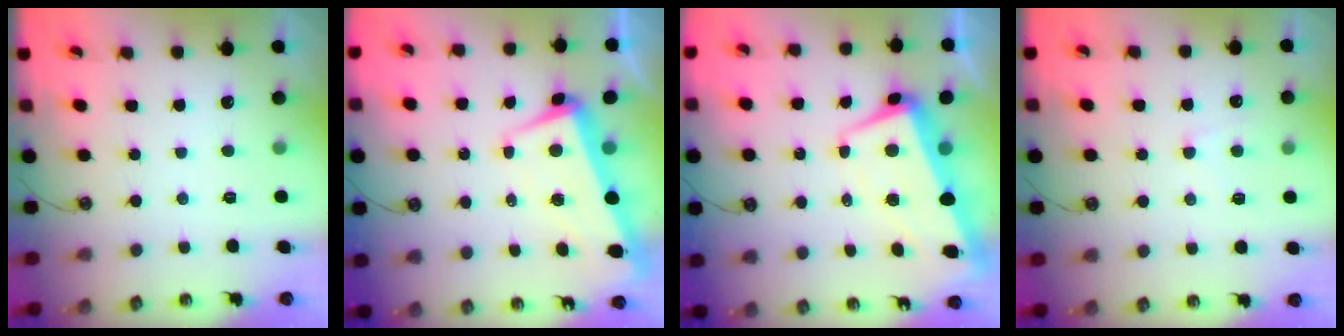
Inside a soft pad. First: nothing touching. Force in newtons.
{"total": 2.1, "press": 0.4, "slide": 2.1}
{"total": 2.8, "press": 2.3, "slide": 1.6}
{"total": 2.6, "press": 2.5, "slide": 0.4}